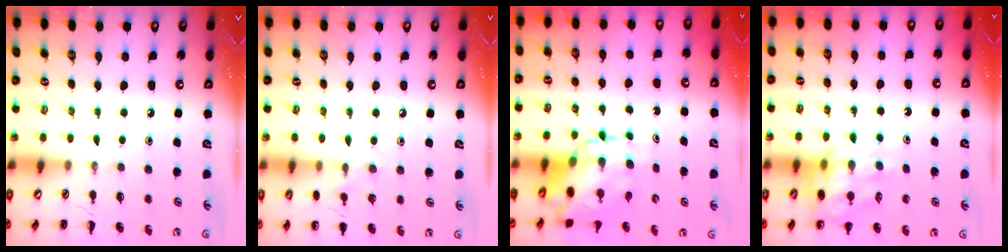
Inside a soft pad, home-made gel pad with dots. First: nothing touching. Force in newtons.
{"total": 6.2, "press": 5.9, "slide": 1.9}
{"total": 10.0, "press": 9.7, "slide": 2.5}
{"total": 14.3, "press": 13.7, "slide": 3.9}